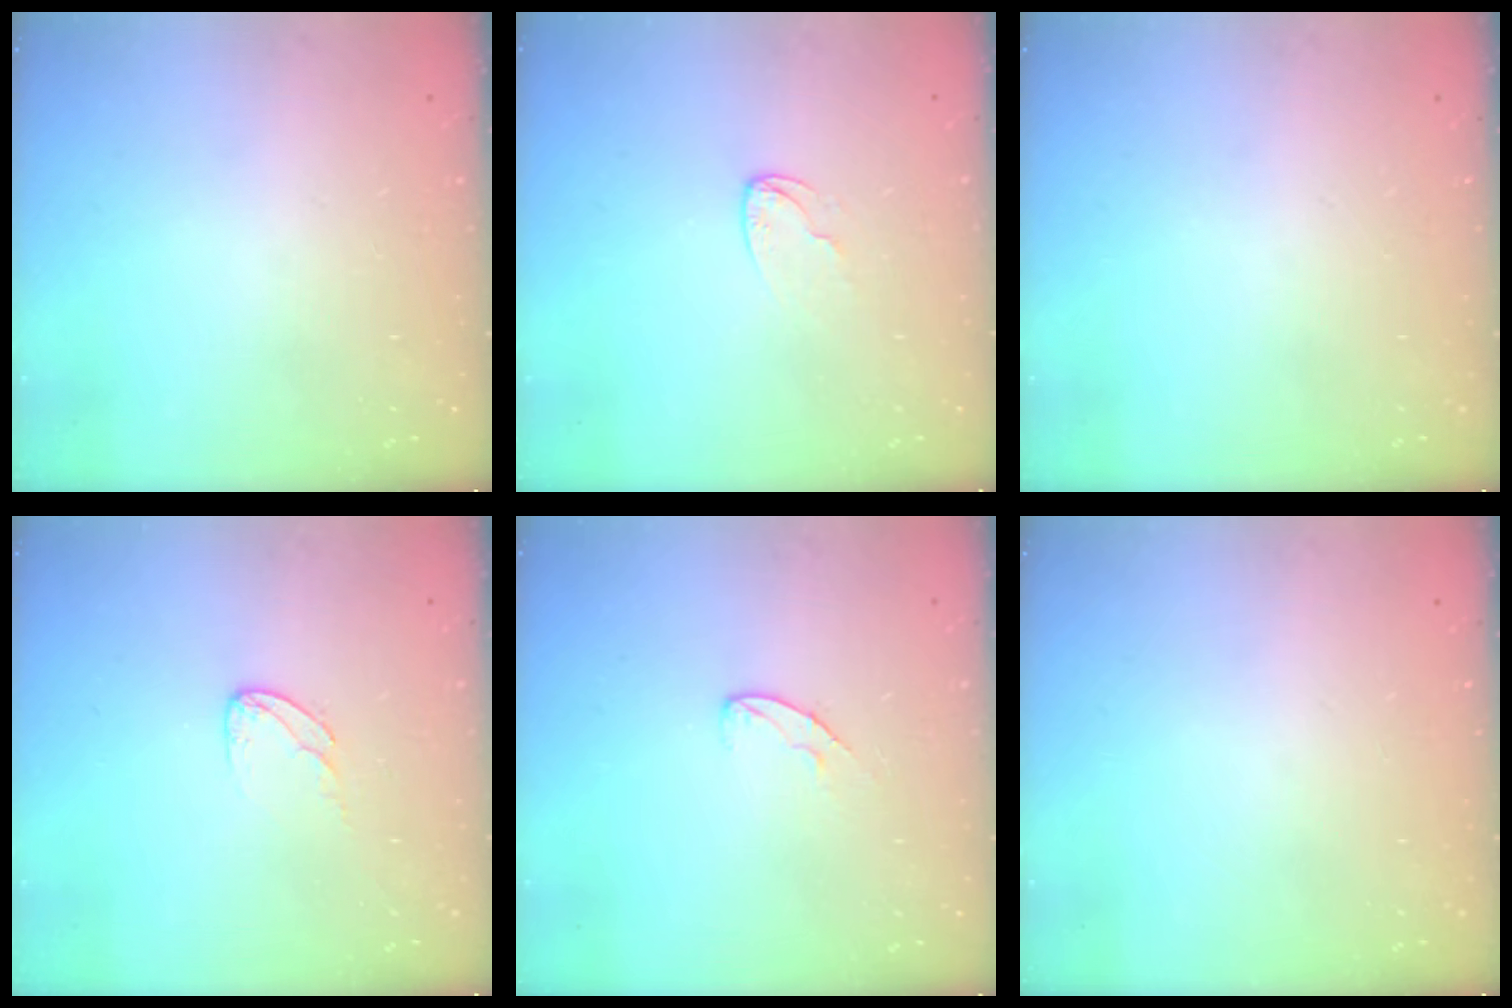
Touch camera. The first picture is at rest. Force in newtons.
{"total": 6.3, "press": 6.3, "slide": 0.6}
{"total": 0.0}
{"total": 4.3, "press": 4.3, "slide": 0.2}
{"total": 7.0, "press": 7.0, "slide": 0.6}
{"total": 0.0}